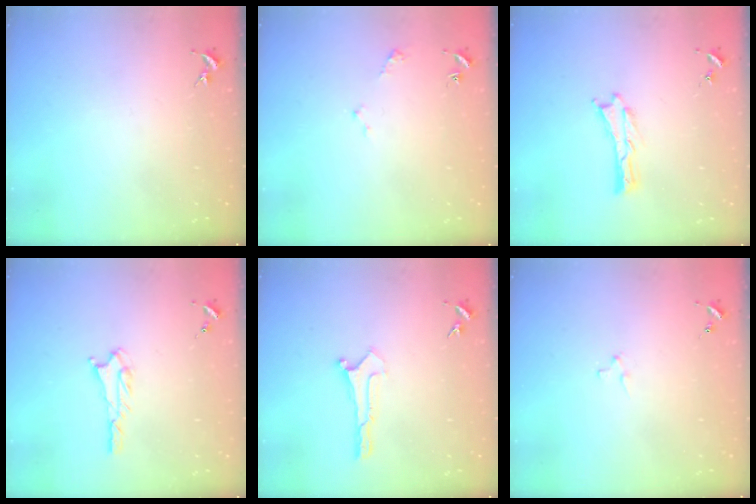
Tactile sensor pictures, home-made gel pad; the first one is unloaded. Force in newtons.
{"total": 1.6, "press": 1.6, "slide": 0.2}
{"total": 0.0}
{"total": 1.8, "press": 1.8, "slide": 0.2}
{"total": 0.0}
{"total": 2.0, "press": 2.0, "slide": 0.2}